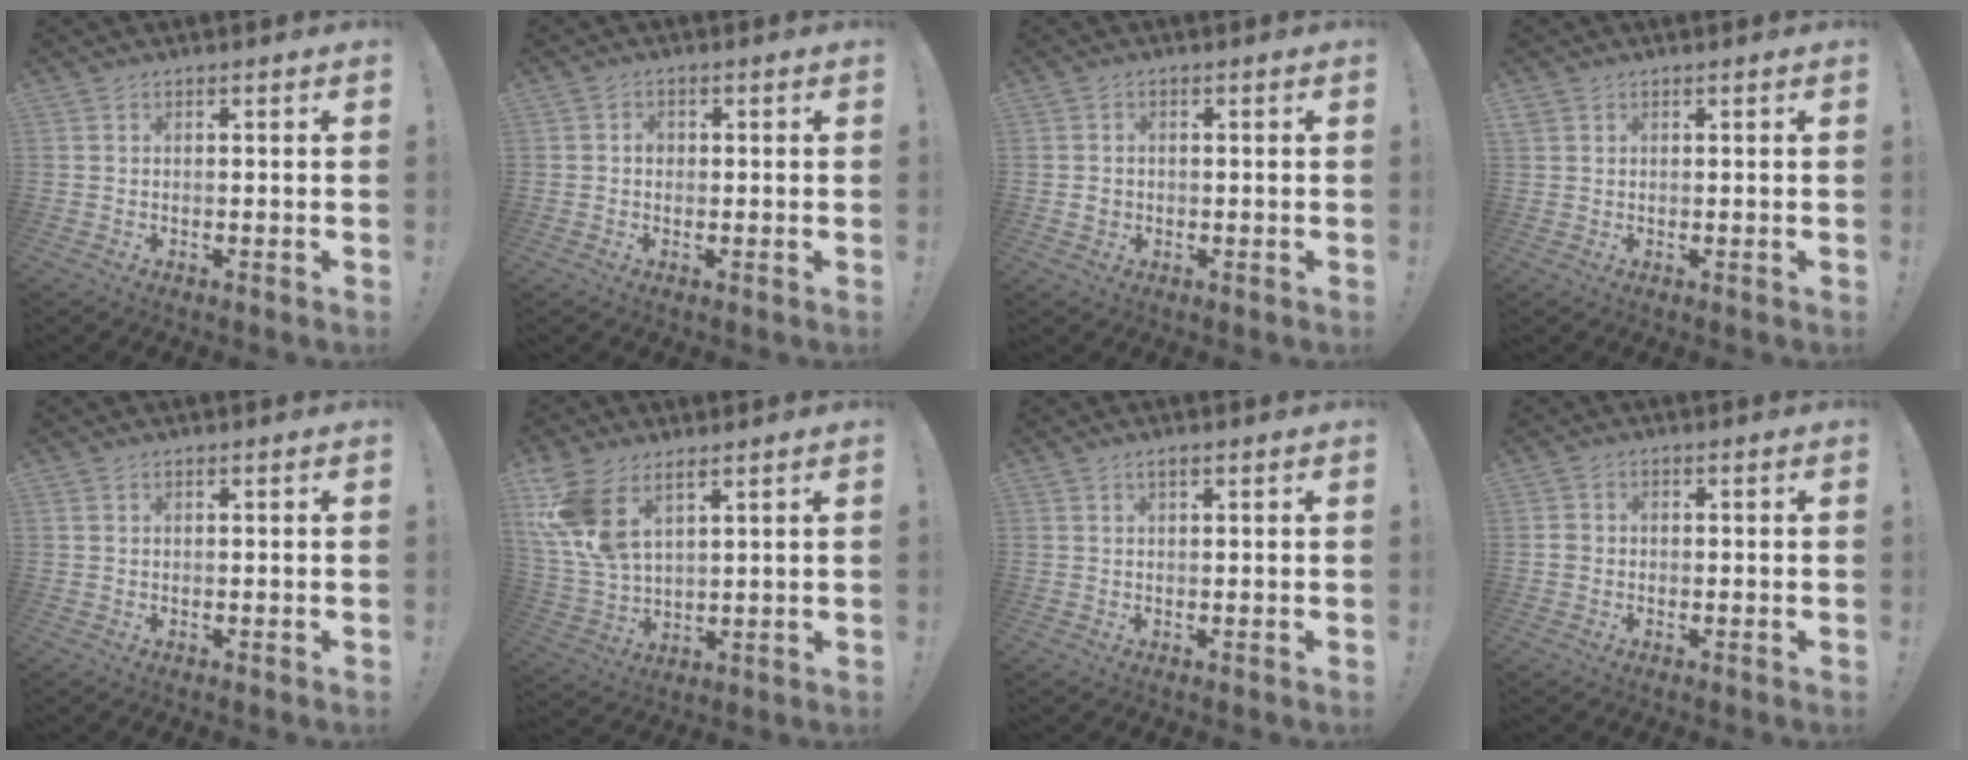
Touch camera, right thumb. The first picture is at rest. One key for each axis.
{"total": 1.8, "fx": -0.2, "fy": 1.5, "fz": 0.9, "tx": -0.009, "ty": 0.003, "tz": -0.007}
{"total": 2.1, "fx": -0.3, "fy": 1.8, "fz": 1.0, "tx": -0.012, "ty": 0.002, "tz": -0.004}
{"total": 1.3, "fx": 0.9, "fy": 0.9, "fz": 0.3, "tx": 0.001, "ty": -0.003, "tz": 0.015}
{"total": 0.7, "fx": 0.4, "fy": 0.5, "fz": 0.3, "tx": -0.009, "ty": 0.003, "tz": 0.008}
{"total": 11.7, "fx": 6.7, "fy": 6.1, "fz": 7.4, "tx": -0.155, "ty": -0.031, "tz": 0.131}
{"total": 1.5, "fx": 0.9, "fy": 0.5, "fz": 1.1, "tx": -0.027, "ty": 0.004, "tz": 0.017}
{"total": 2.3, "fx": -0.5, "fy": 2.0, "fz": 1.0, "tx": -0.015, "ty": 0.009, "tz": -0.008}